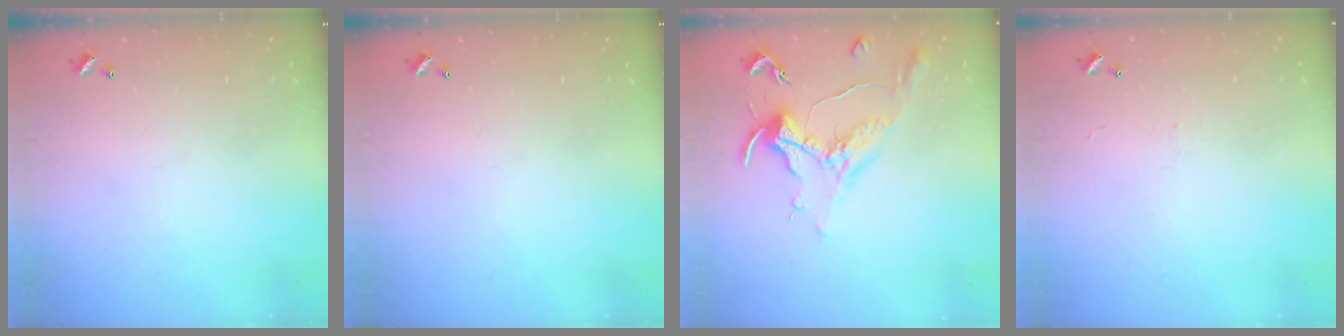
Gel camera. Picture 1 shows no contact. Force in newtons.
{"total": 0.0}
{"total": 1.3, "press": 1.1, "slide": 0.6}
{"total": 0.0}